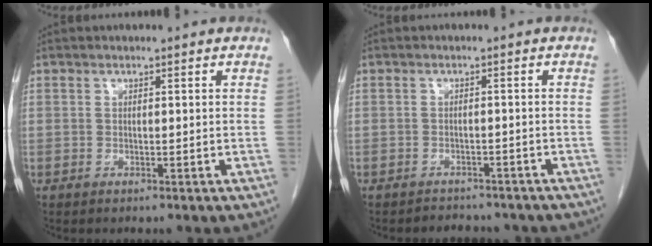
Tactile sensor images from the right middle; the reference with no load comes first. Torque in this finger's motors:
{"motor_torque": [0.11, -0.08, 0.00, 0.01]}